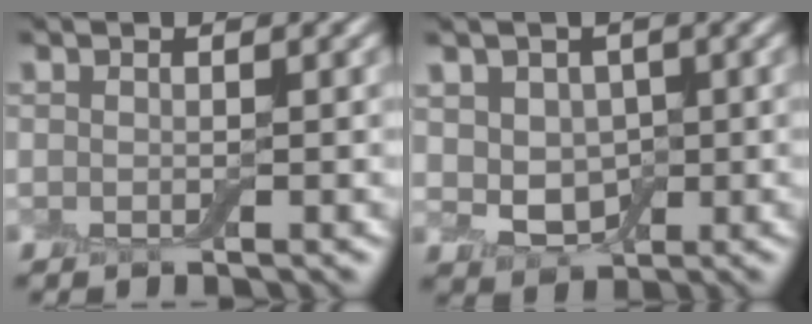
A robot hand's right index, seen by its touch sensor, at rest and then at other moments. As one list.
[{"total": 3.5, "force": [0.5, 2.7, 2.1], "torque": [-0.040, -0.007, 0.014]}]